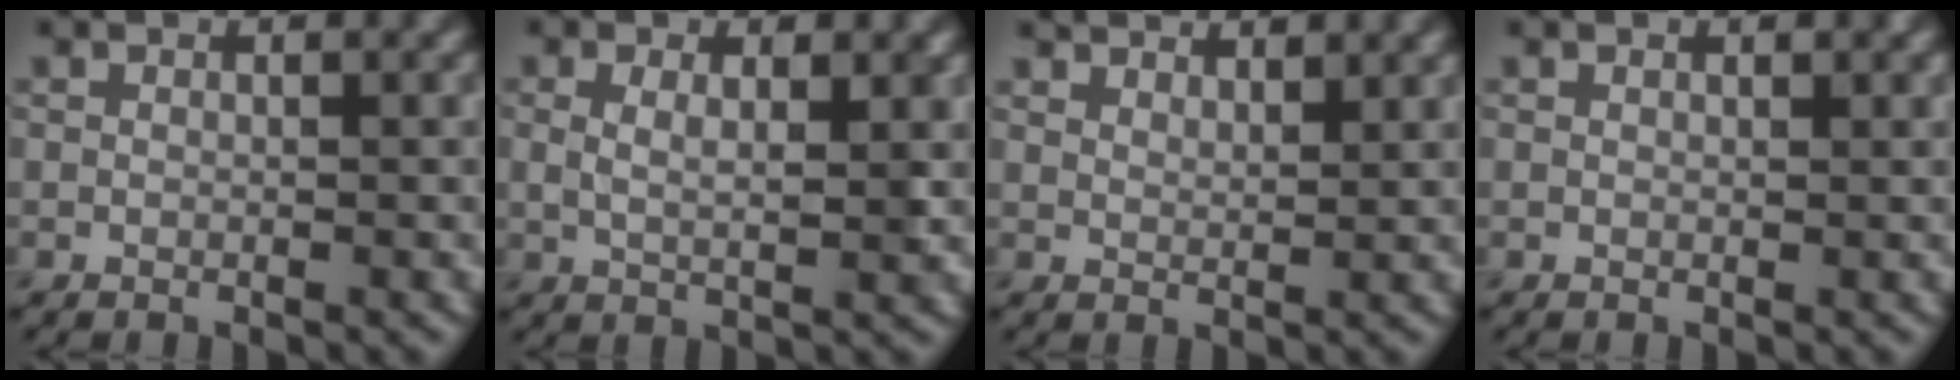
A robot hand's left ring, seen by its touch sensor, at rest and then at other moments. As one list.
[{"total": 2.5, "force": [0.9, 0.9, 2.1], "torque": [-0.034, -0.001, 0.016]}, {"total": 4.3, "force": [3.9, 1.2, 1.4], "torque": [-0.028, -0.002, 0.063]}, {"total": 0.7, "force": [0.4, 0.2, 0.5], "torque": [-0.007, 0.000, 0.007]}]